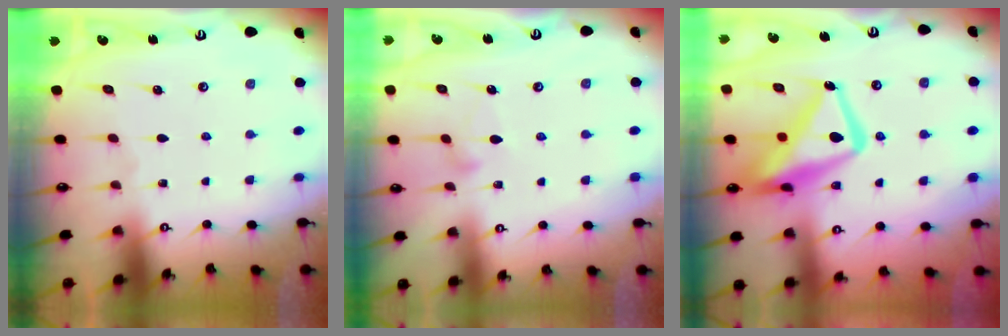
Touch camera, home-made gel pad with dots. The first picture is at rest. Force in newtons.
{"total": 9.4, "press": 9.4, "slide": 0.4}
{"total": 15.8, "press": 15.8, "slide": 1.6}